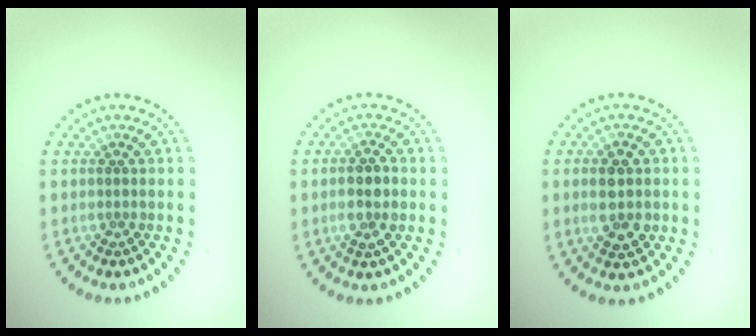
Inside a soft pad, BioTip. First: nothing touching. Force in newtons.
{"total": 2.6, "press": 2.5, "slide": 0.7}
{"total": 3.6, "press": 3.6, "slide": 0.2}